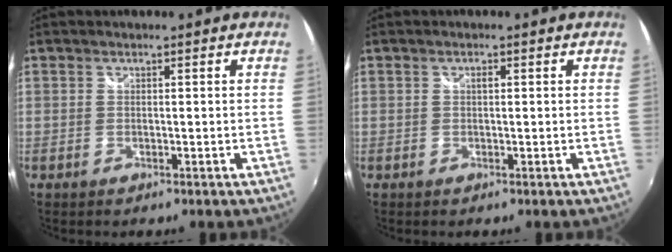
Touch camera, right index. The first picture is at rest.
{"total": 0.7, "force": [0.2, 0.3, 0.7], "torque": [-0.011, 0.004, 0.002]}